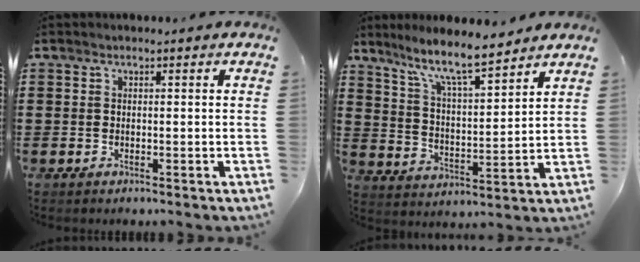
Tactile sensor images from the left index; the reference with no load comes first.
{"total": 8.1, "force": [6.9, 0.8, 4.2], "torque": [-0.104, -0.033, 0.120]}